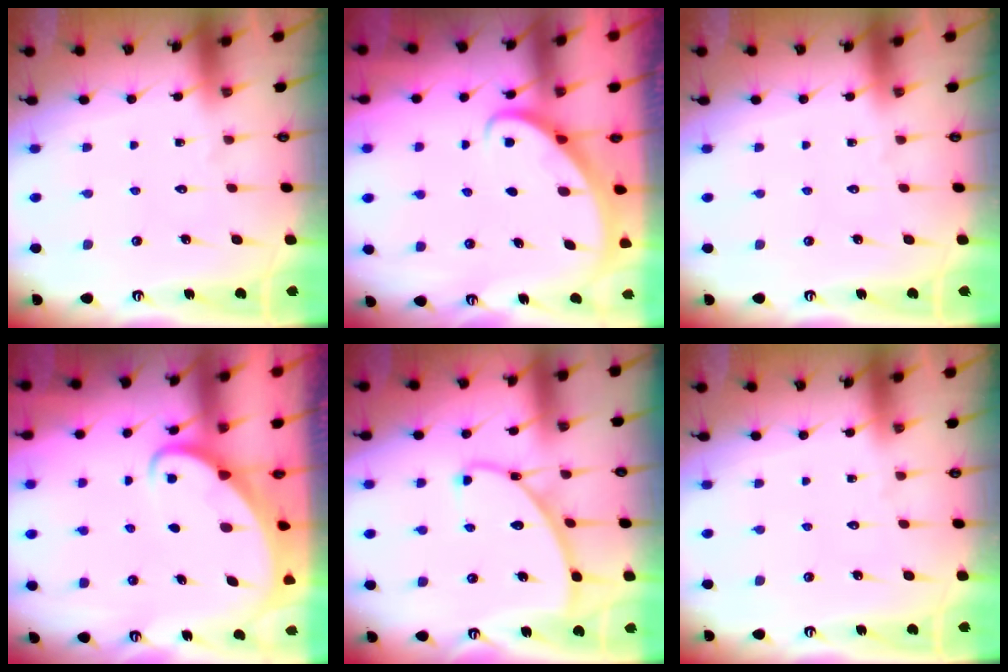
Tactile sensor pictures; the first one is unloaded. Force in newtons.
{"total": 2.7, "press": 2.7, "slide": 0.2}
{"total": 0.0}
{"total": 2.4, "press": 2.4, "slide": 0.3}
{"total": 8.4, "press": 8.4, "slide": 0.5}
{"total": 0.0}